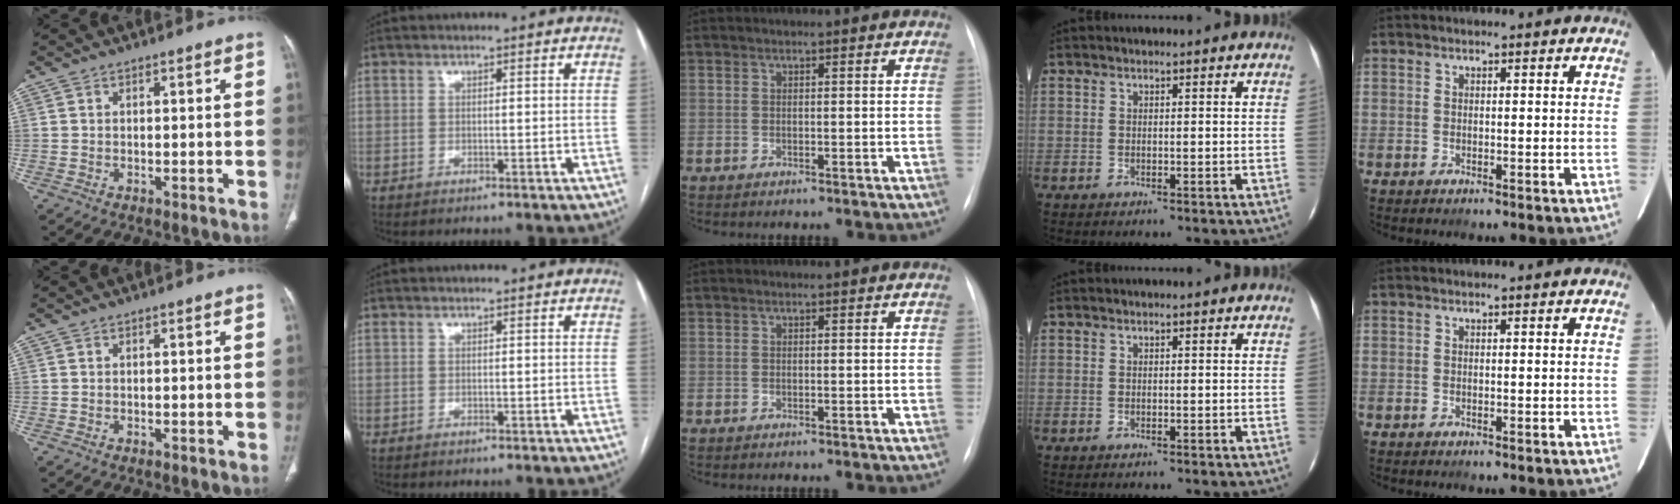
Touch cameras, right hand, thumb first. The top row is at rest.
{}